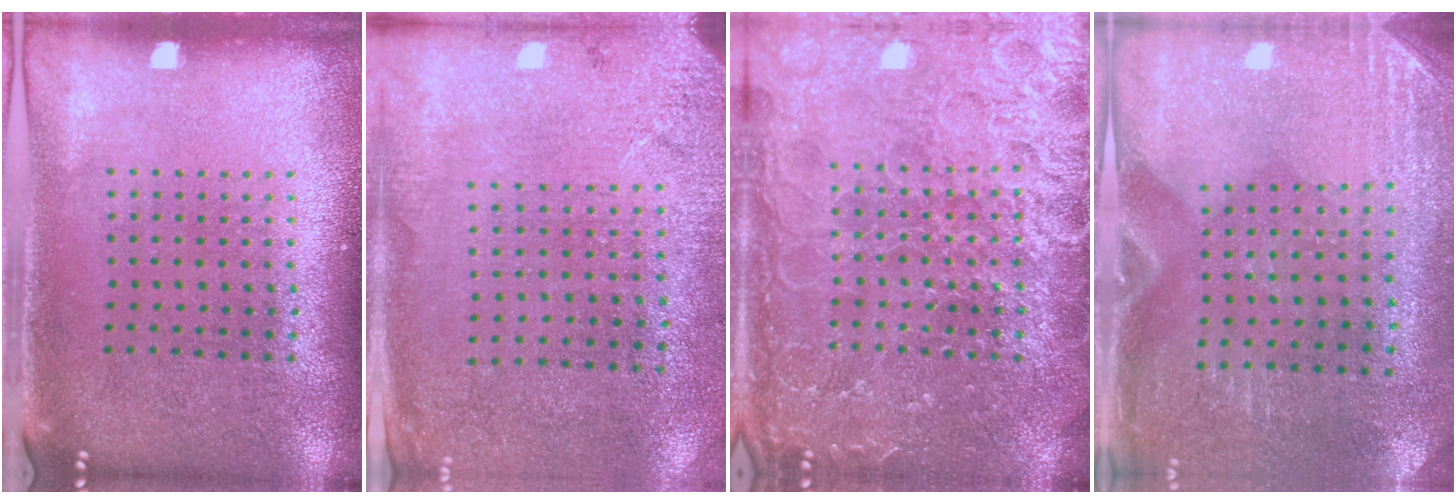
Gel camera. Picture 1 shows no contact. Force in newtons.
{"total": 2.6, "press": 2.4, "slide": 0.9}
{"total": 7.0, "press": 6.9, "slide": 0.8}
{"total": 2.9, "press": 2.5, "slide": 1.3}